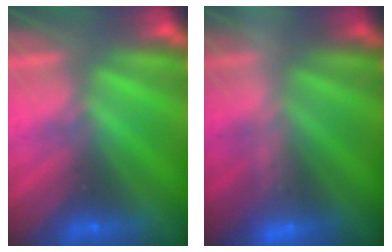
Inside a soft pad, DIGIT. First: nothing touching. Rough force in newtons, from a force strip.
{"total": 2.3}